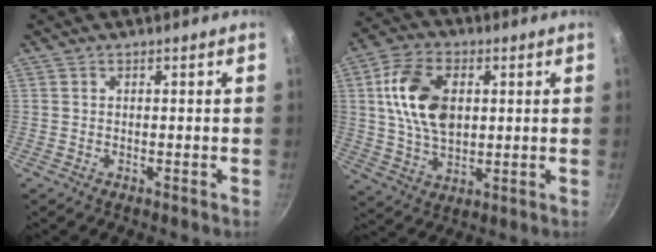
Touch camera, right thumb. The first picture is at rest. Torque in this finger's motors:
{"motor_torque": [1.02, 3.34, 1.75, -0.07, 0.16]}